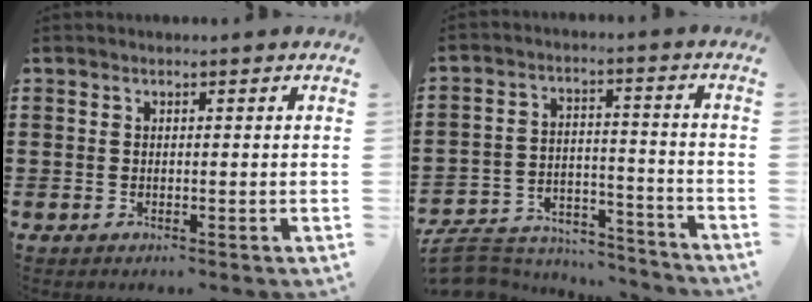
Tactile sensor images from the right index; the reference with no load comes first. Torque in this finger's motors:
{"motor_torque": [-2.14, 0.00, -0.82, -0.21]}